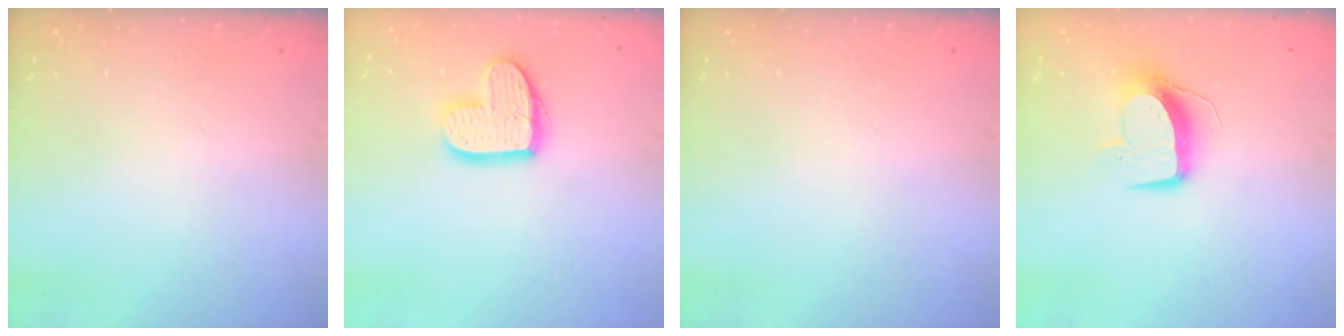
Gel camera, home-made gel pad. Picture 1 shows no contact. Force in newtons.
{"total": 12.9, "press": 12.9, "slide": 0.9}
{"total": 0.0}
{"total": 10.0, "press": 9.9, "slide": 0.9}